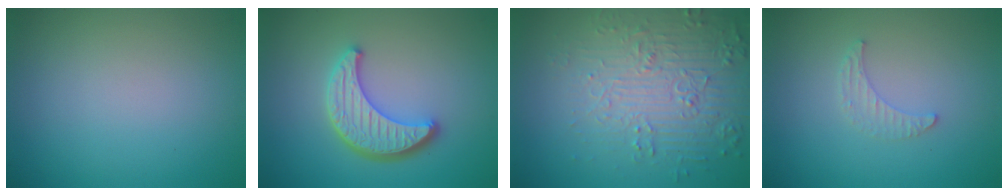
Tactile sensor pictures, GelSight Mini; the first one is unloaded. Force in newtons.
{"total": 4.4, "press": 3.8, "slide": 2.3}
{"total": 4.4, "press": 4.4, "slide": 0.6}
{"total": 1.3, "press": 1.3, "slide": 0.4}